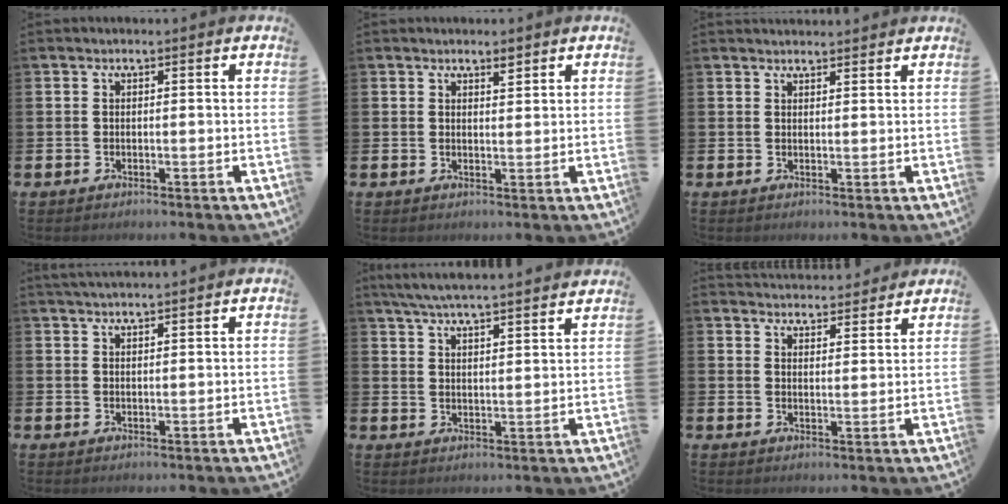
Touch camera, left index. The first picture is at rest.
{"total": 2.1, "force": [2.0, 0.5, 0.6], "torque": [0.004, -0.013, 0.032]}
{"total": 1.8, "force": [1.7, 0.3, 0.0], "torque": [0.006, -0.009, 0.030]}
{"total": 2.1, "force": [2.1, -0.1, 0.3], "torque": [-0.007, -0.007, 0.038]}
{"total": 5.8, "force": [5.7, -0.2, 1.4], "torque": [-0.049, -0.029, 0.102]}
{"total": 4.2, "force": [4.2, 0.6, -0.3], "torque": [0.002, -0.030, 0.073]}